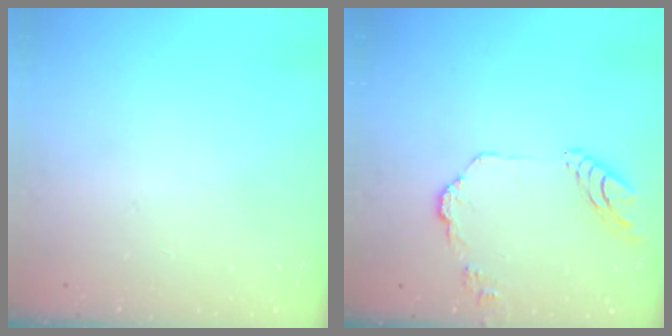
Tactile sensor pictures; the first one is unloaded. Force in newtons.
{"total": 11.0, "press": 11.0, "slide": 1.1}